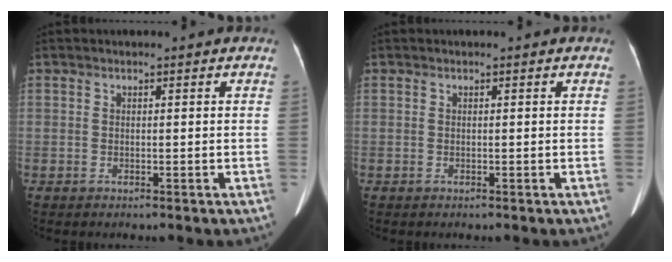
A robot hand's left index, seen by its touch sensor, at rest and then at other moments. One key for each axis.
{"total": 0.0}